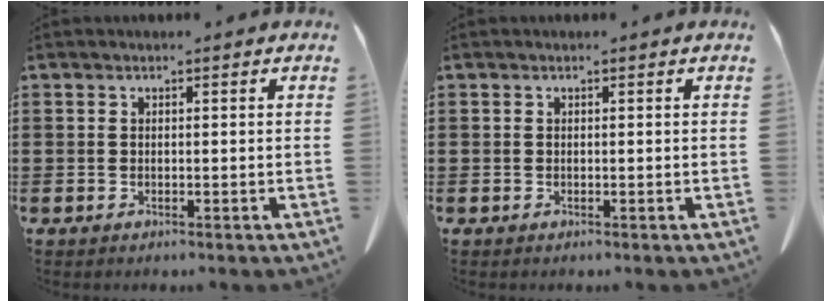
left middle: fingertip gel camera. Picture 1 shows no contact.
{"total": 0.0}